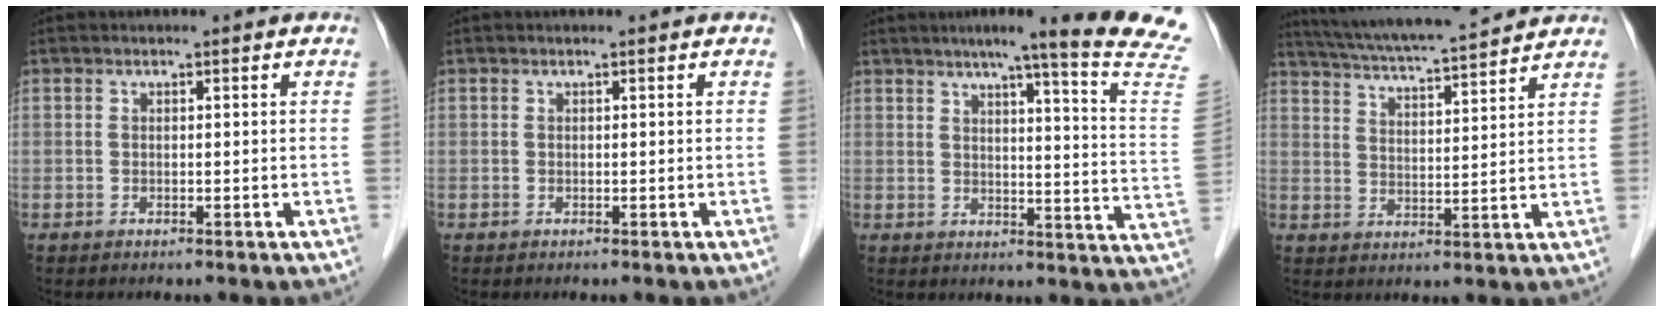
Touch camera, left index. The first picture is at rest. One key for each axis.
{"total": 0.0}
{"total": 18.8, "fx": 15.2, "fy": -1.7, "fz": 11.0, "tx": -0.150, "ty": -0.058, "tz": 0.172}
{"total": 14.6, "fx": 13.2, "fy": 0.9, "fz": 6.2, "tx": -0.116, "ty": 0.024, "tz": 0.208}